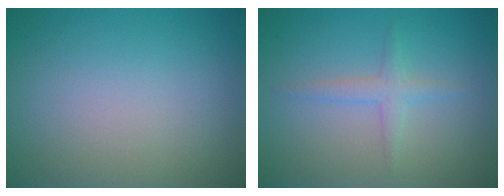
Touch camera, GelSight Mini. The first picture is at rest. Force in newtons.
{"total": 1.6, "press": 1.6, "slide": 0.1}